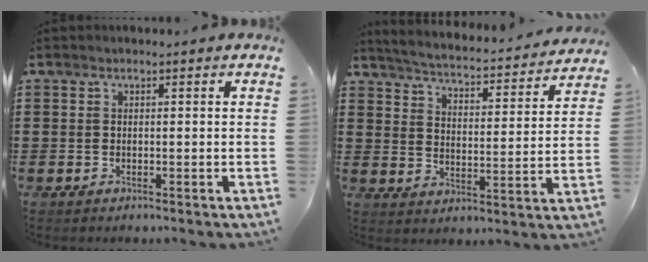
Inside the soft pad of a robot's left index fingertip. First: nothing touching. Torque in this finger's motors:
{"motor_torque": [1.64, -0.50, 0.32, 0.09]}